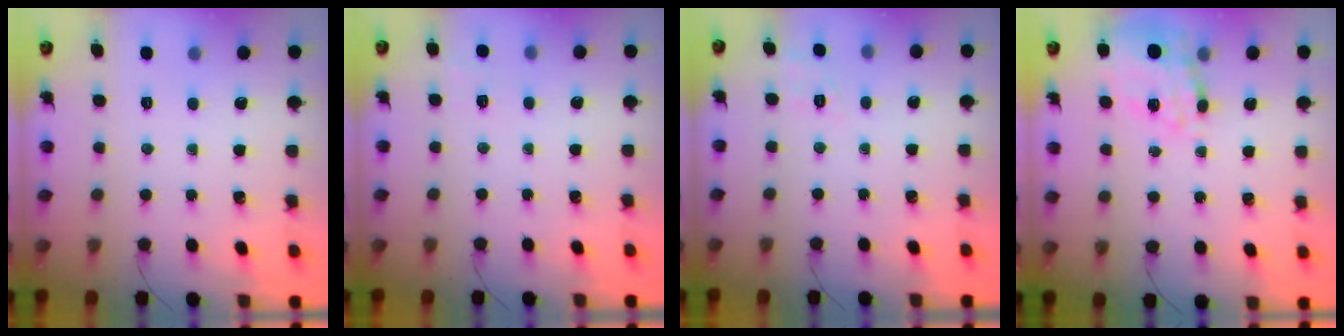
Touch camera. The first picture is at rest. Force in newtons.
{"total": 4.9, "press": 4.5, "slide": 1.7}
{"total": 3.1, "press": 2.4, "slide": 1.9}
{"total": 16.6, "press": 16.2, "slide": 3.6}